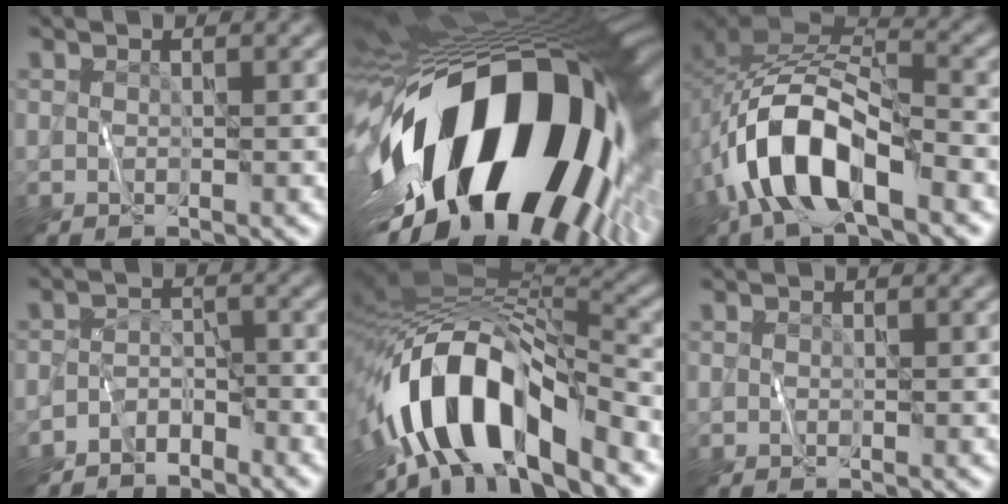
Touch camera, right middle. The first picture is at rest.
{"total": 21.0, "force": [-3.9, 11.0, 17.4], "torque": [-0.303, -0.029, -0.057]}
{"total": 10.0, "force": [-4.1, 4.6, 7.8], "torque": [-0.151, 0.009, -0.080]}
{"total": 2.6, "force": [-2.3, 1.1, 0.5], "torque": [0.000, 0.006, -0.049]}
{"total": 11.5, "force": [-5.6, 4.7, 8.8], "torque": [-0.151, 0.005, -0.102]}
{"total": 0.0}